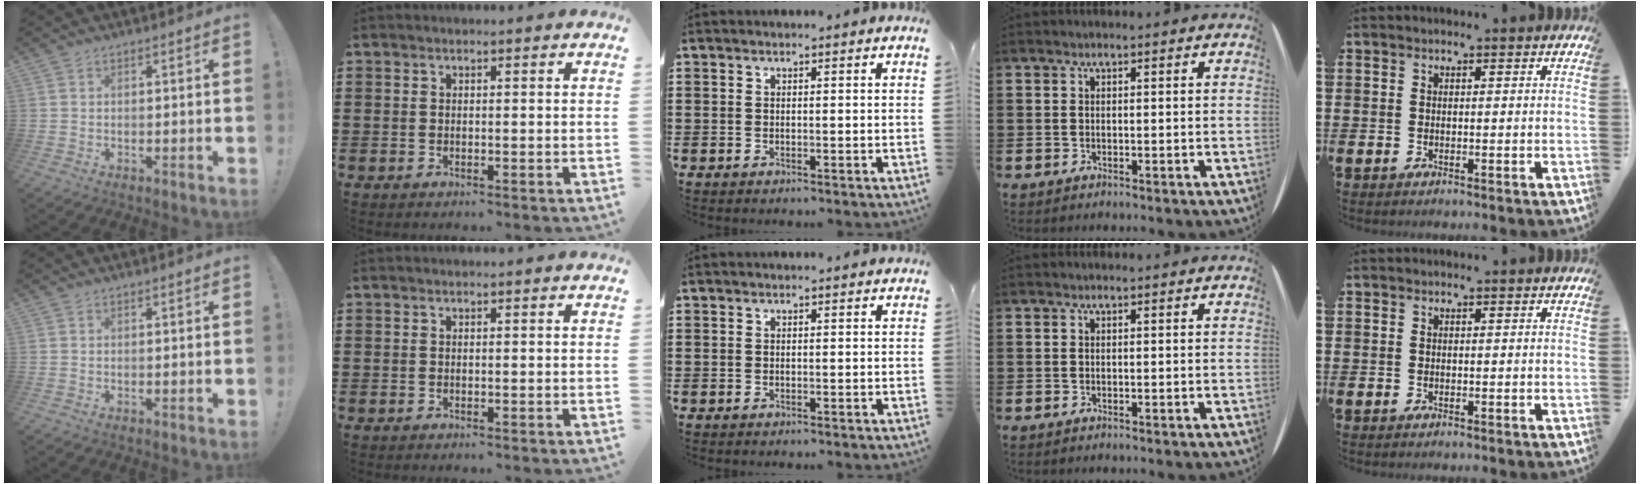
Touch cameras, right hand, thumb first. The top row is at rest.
{}